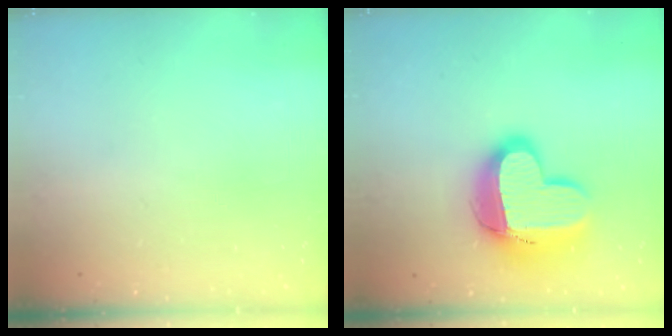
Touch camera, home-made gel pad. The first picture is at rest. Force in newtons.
{"total": 16.3, "press": 16.2, "slide": 1.4}